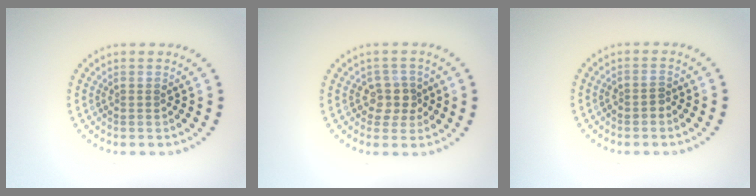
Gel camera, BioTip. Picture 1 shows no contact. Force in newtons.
{"total": 2.5, "press": 2.2, "slide": 1.1}
{"total": 1.2, "press": 1.1, "slide": 0.4}